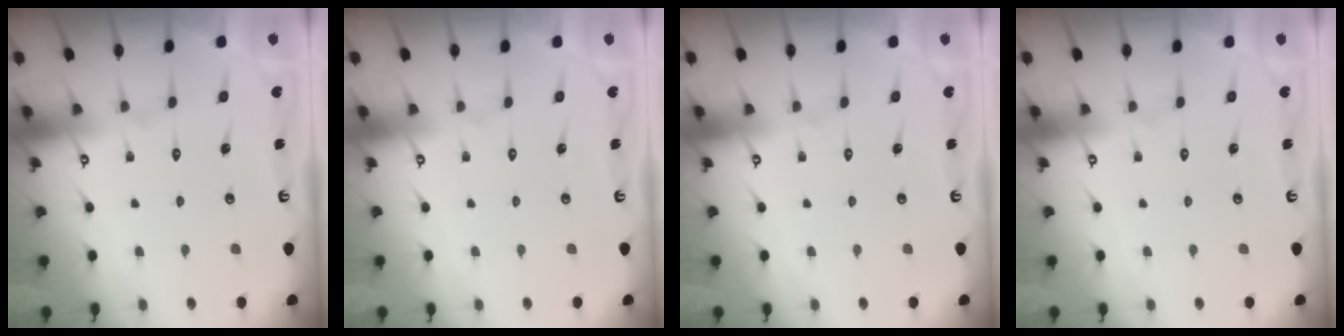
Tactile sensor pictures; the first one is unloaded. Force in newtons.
{"total": 0.0}
{"total": 0.0}
{"total": 0.0}